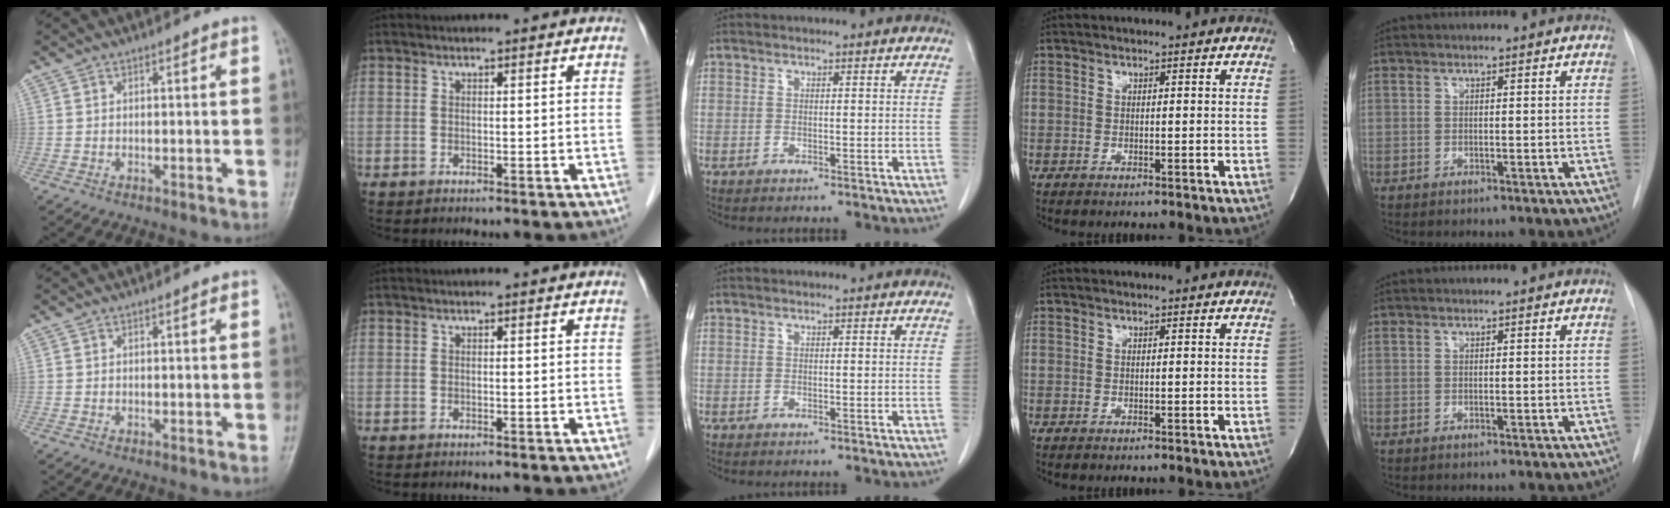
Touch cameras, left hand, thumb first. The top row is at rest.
{}